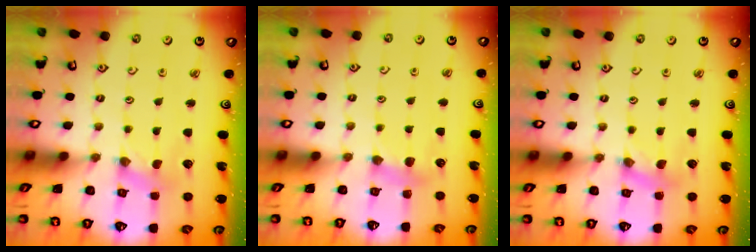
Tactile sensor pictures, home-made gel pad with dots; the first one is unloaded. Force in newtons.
{"total": 5.4, "press": 5.4, "slide": 0.5}
{"total": 2.5, "press": 2.4, "slide": 0.3}